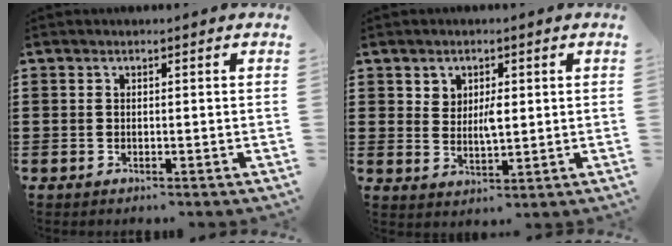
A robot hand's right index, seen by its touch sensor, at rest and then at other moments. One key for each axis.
{"total": 2.8, "fx": 1.2, "fy": 1.6, "fz": 2.0, "tx": -0.028, "ty": -0.001, "tz": 0.018}